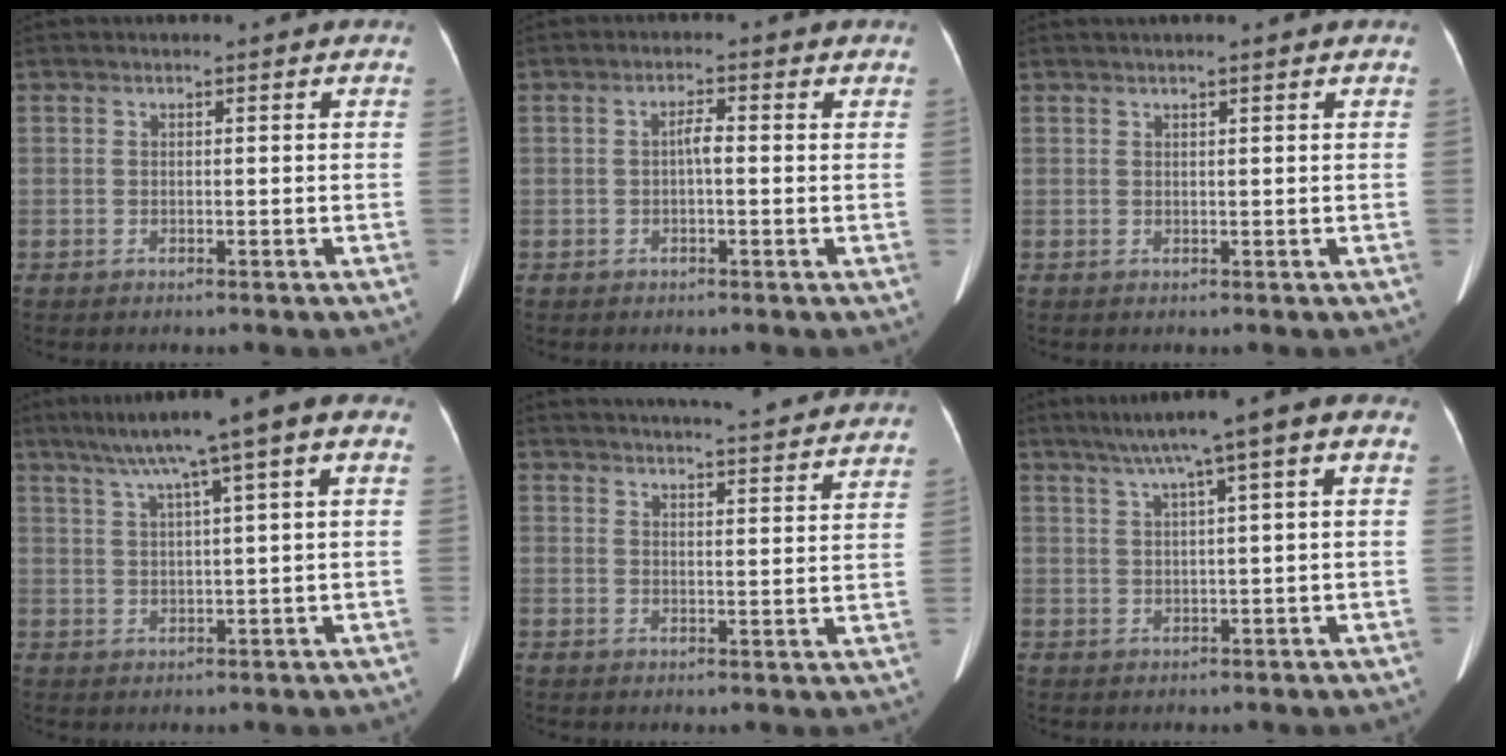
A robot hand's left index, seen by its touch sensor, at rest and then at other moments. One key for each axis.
{"total": 2.1, "fx": 0.1, "fy": 0.5, "fz": 2.0, "tx": -0.033, "ty": 0.007, "tz": -0.001}
{"total": 1.8, "fx": 1.5, "fy": -0.2, "fz": 1.1, "tx": -0.013, "ty": 0.019, "tz": 0.025}
{"total": 10.4, "fx": 5.1, "fy": 1.0, "fz": 9.0, "tx": -0.143, "ty": 0.039, "tz": 0.078}
{"total": 22.3, "fx": 20.8, "fy": 1.9, "fz": 7.6, "tx": -0.111, "ty": -0.002, "tz": 0.259}
{"total": 8.6, "fx": 3.9, "fy": 1.2, "fz": 7.6, "tx": -0.121, "ty": 0.039, "tz": 0.056}